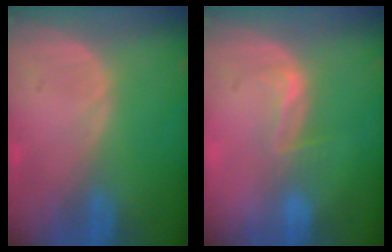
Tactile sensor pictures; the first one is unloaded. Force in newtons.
{"total": 2.7, "press": 2.3, "slide": 1.5}